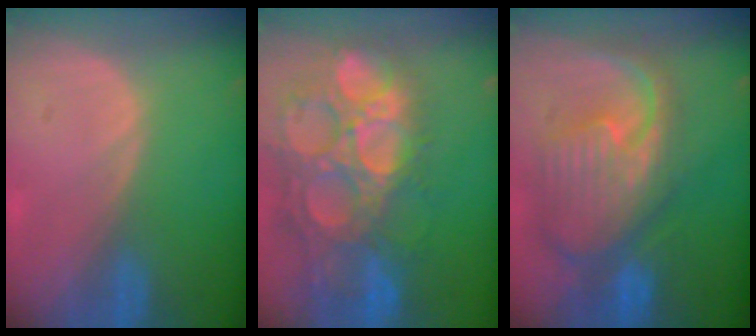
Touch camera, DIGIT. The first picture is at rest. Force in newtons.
{"total": 15.6, "press": 13.0, "slide": 8.7}
{"total": 12.0, "press": 10.4, "slide": 6.0}